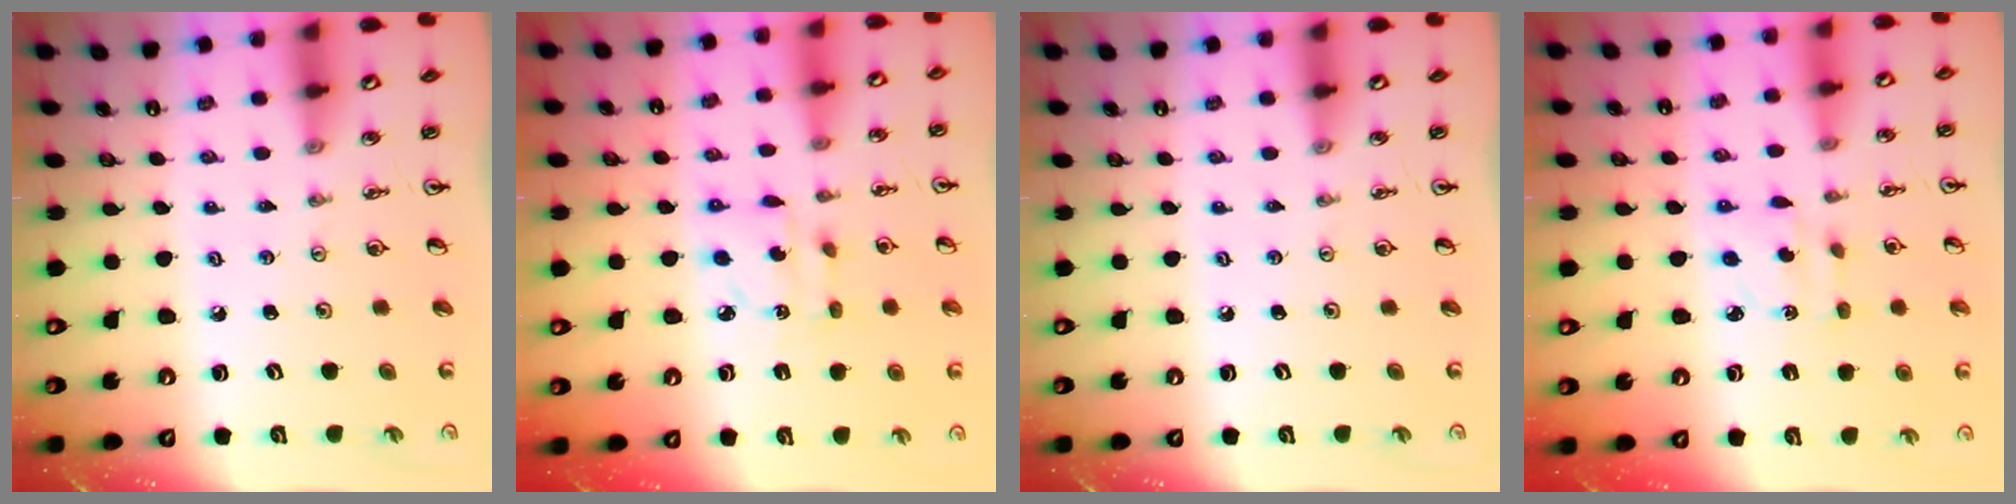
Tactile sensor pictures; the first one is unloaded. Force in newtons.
{"total": 5.9, "press": 5.9, "slide": 0.2}
{"total": 0.0}
{"total": 2.6, "press": 2.5, "slide": 0.3}